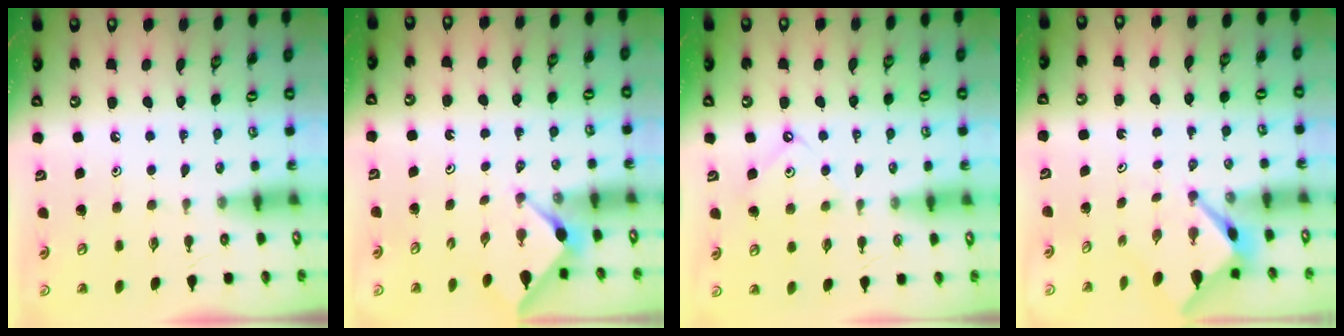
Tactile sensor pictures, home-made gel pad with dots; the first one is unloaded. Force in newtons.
{"total": 2.8, "press": 2.7, "slide": 0.5}
{"total": 5.4, "press": 5.3, "slide": 0.4}
{"total": 3.2, "press": 3.2, "slide": 0.2}